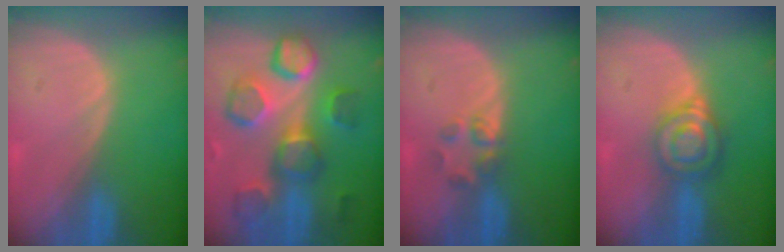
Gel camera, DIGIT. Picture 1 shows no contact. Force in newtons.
{"total": 10.6, "press": 10.3, "slide": 2.2}
{"total": 2.7, "press": 2.6, "slide": 0.9}
{"total": 6.6, "press": 5.7, "slide": 3.4}